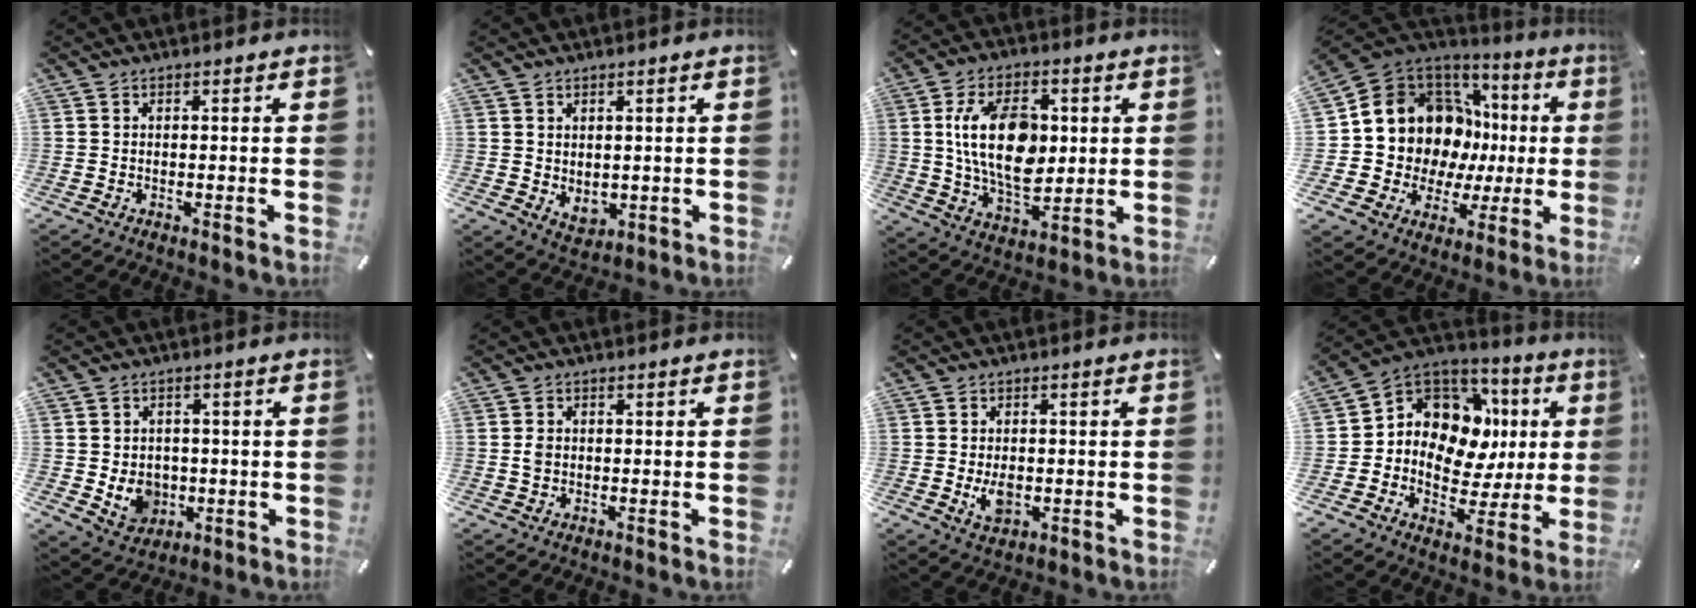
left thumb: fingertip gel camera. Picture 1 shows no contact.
{"total": 3.1, "force": [1.5, 2.6, 0.7], "torque": [0.000, -0.008, 0.027]}
{"total": 16.8, "force": [2.2, 10.8, 12.7], "torque": [-0.251, 0.002, 0.033]}
{"total": 14.0, "force": [4.3, 12.3, 5.0], "torque": [-0.094, -0.062, 0.103]}
{"total": 6.9, "force": [-0.4, 6.3, 2.8], "torque": [-0.045, 0.001, -0.003]}
{"total": 1.8, "force": [0.1, 1.5, 0.8], "torque": [-0.018, 0.006, 0.001]}
{"total": 4.6, "force": [-0.7, 3.0, 3.5], "torque": [-0.073, -0.006, -0.014]}
{"total": 12.2, "force": [2.5, 10.3, 6.1], "torque": [-0.094, -0.031, 0.049]}